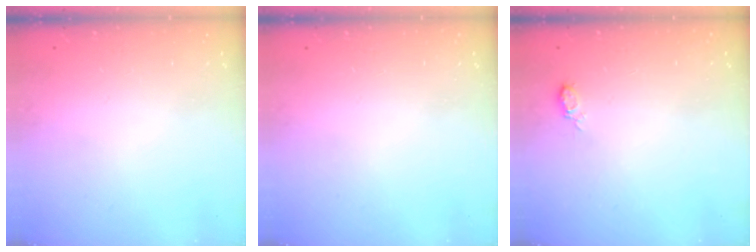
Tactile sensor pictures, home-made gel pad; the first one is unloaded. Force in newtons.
{"total": 0.0}
{"total": 5.0, "press": 5.0, "slide": 0.7}